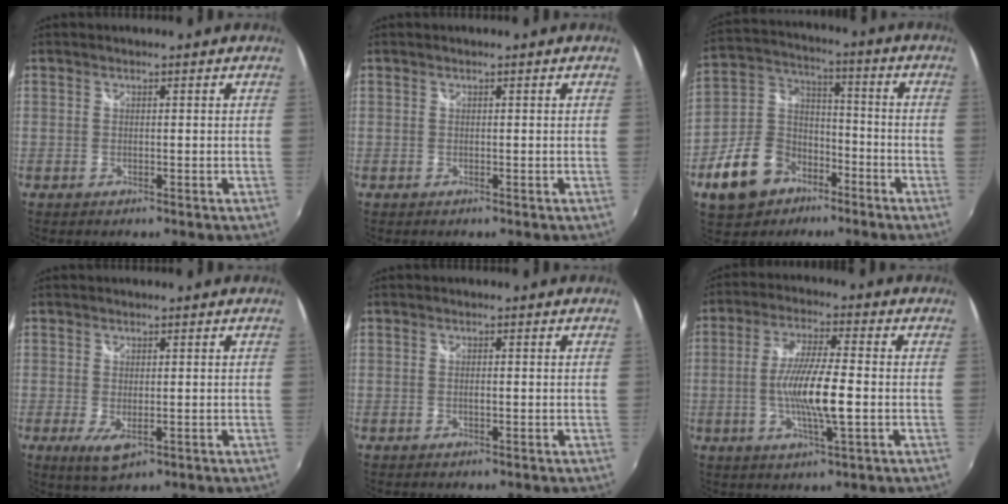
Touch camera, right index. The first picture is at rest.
{"total": 0.0}
{"total": 14.4, "force": [-8.1, 9.9, 6.7], "torque": [-0.169, 0.033, -0.128]}
{"total": 4.3, "force": [-1.1, 2.0, 3.7], "torque": [-0.065, -0.017, -0.012]}
{"total": 0.9, "force": [-0.1, 0.2, 0.9], "torque": [-0.018, 0.000, -0.003]}
{"total": 10.7, "force": [-1.9, 1.3, 10.4], "torque": [-0.197, -0.007, -0.036]}